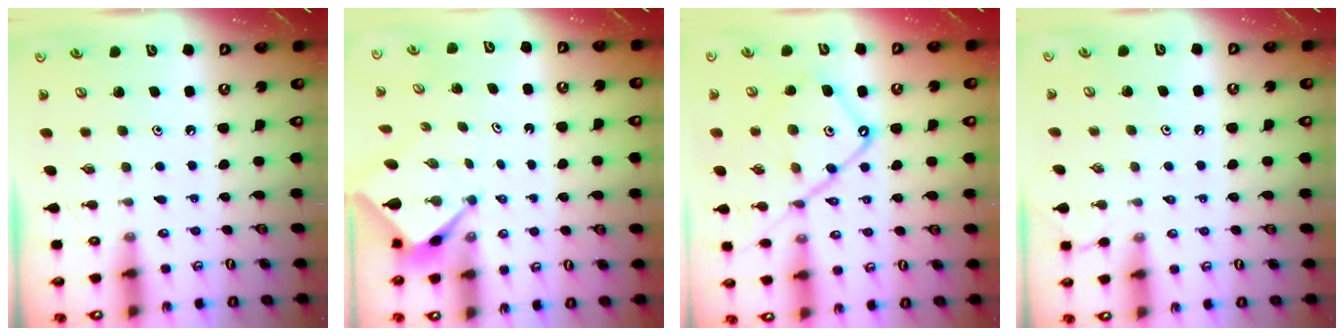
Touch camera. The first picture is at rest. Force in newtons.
{"total": 2.5, "press": 2.5, "slide": 0.1}
{"total": 15.3, "press": 15.2, "slide": 1.2}
{"total": 1.8, "press": 1.8, "slide": 0.3}